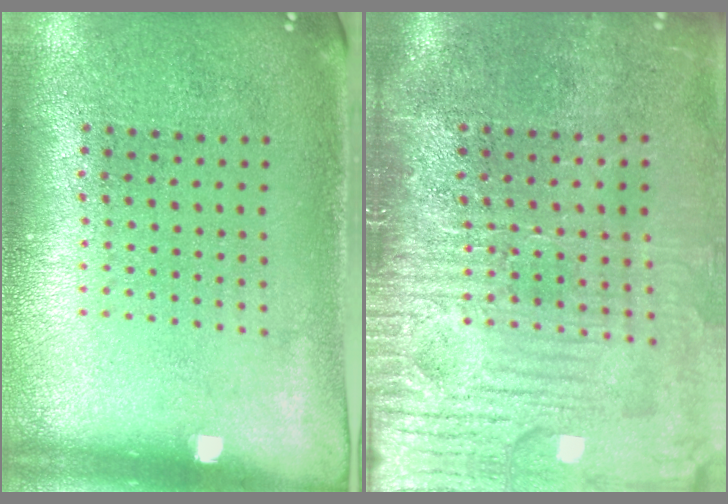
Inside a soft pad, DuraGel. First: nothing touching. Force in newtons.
{"total": 4.7, "press": 4.1, "slide": 2.5}